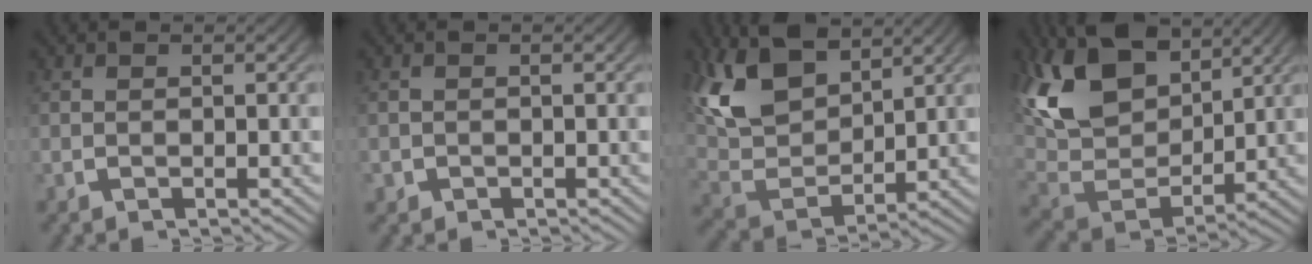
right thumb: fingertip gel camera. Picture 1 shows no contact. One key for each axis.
{"total": 1.0, "fx": -0.5, "fy": 0.9, "fz": 0.1, "tx": -0.006, "ty": -0.010, "tz": -0.005}
{"total": 10.3, "fx": 3.1, "fy": 6.5, "fz": 7.4, "tx": -0.176, "ty": -0.016, "tz": 0.067}
{"total": 12.9, "fx": 3.3, "fy": 8.0, "fz": 9.5, "tx": -0.213, "ty": -0.023, "tz": 0.070}